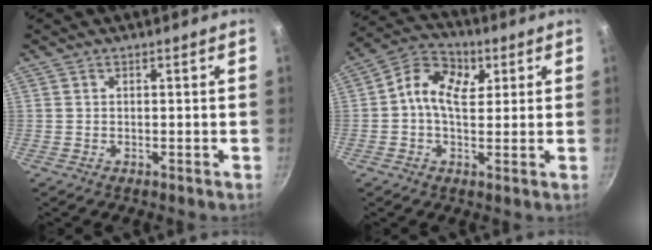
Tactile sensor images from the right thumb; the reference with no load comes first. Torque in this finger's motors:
{"motor_torque": [0.03, 0.04, 0.05, -0.05, 0.06]}